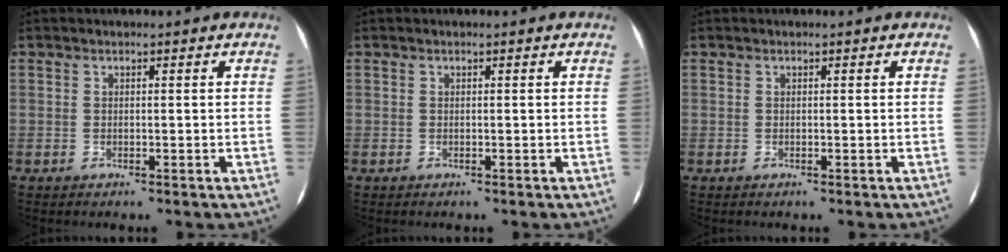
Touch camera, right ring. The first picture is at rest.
{"total": 0.0}
{"total": 0.0}